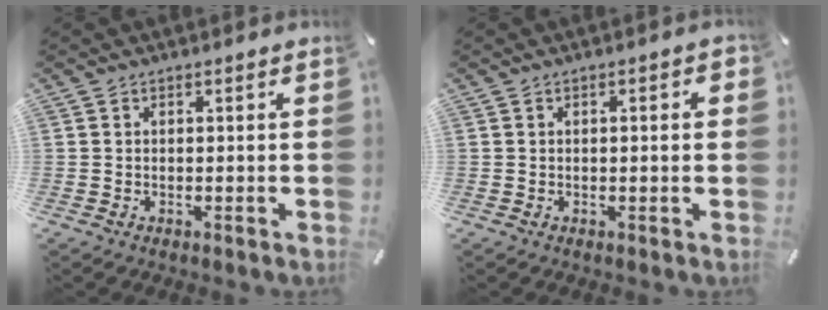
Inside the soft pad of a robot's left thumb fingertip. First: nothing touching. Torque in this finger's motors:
{"motor_torque": [-0.34, -0.19, -0.05, 0.04, 0.00]}